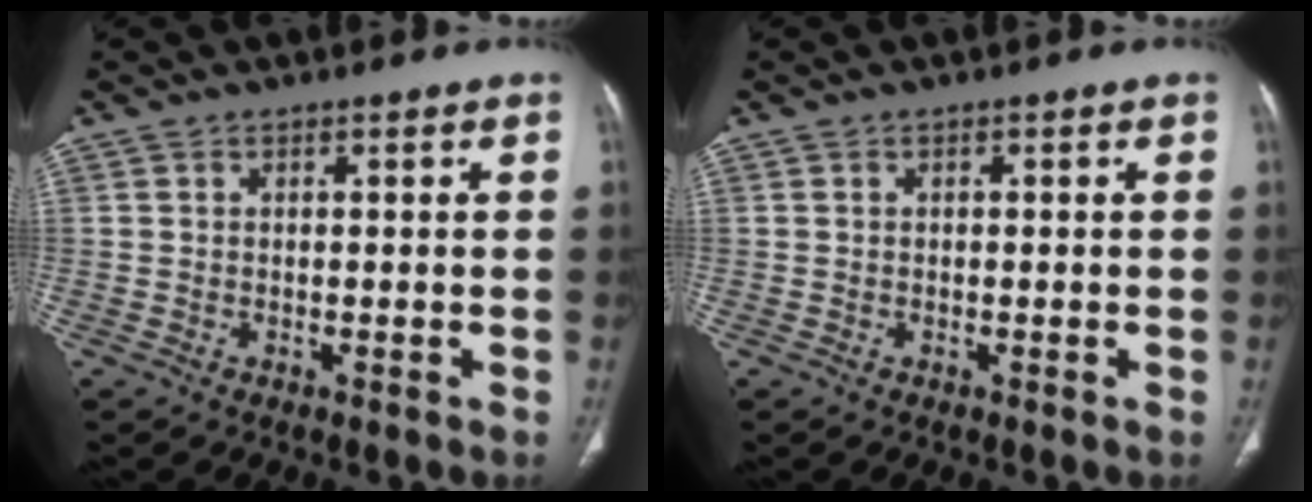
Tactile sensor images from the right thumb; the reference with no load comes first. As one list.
[{"total": 0.0}]